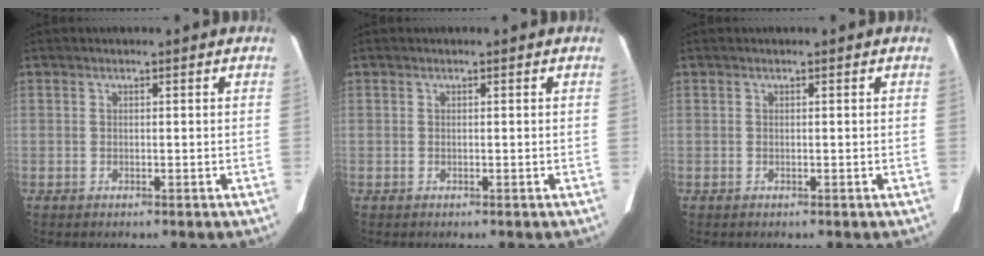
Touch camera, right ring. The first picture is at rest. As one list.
[{"total": 0.0}, {"total": 0.0}]